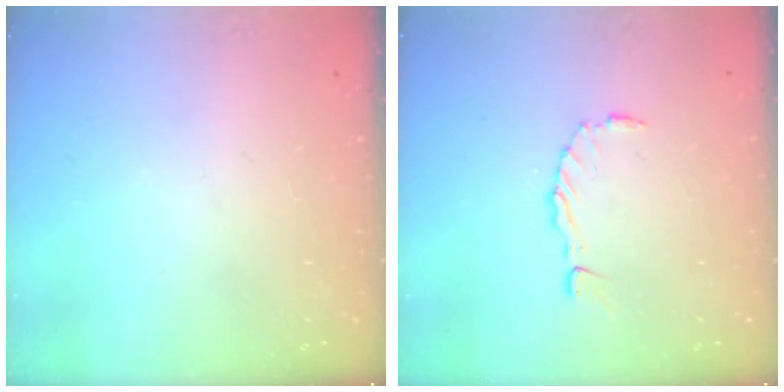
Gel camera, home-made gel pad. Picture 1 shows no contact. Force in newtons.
{"total": 1.5, "press": 1.5, "slide": 0.2}